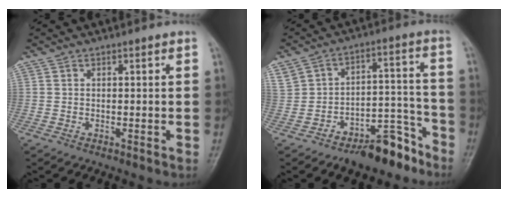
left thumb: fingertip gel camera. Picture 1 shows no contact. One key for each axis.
{"total": 12.5, "fx": -7.7, "fy": 7.2, "fz": 6.7, "tx": -0.061, "ty": 0.095, "tz": -0.115}